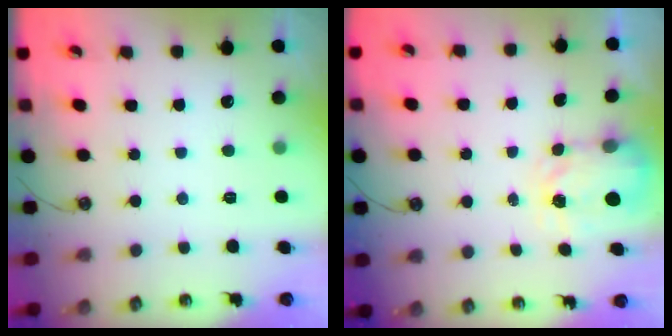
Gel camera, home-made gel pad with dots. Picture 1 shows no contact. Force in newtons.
{"total": 4.0, "press": 3.9, "slide": 0.6}